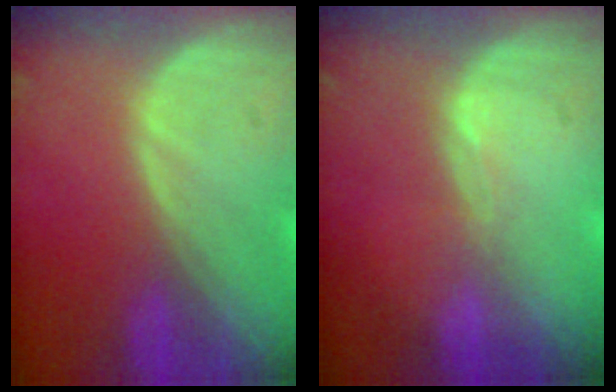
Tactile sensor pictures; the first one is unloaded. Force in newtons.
{"total": 1.0, "press": 0.7, "slide": 0.7}